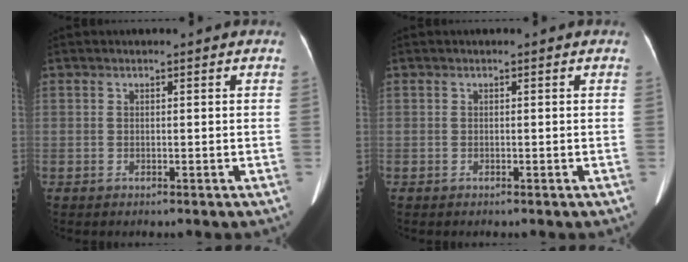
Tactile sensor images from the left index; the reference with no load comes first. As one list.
[{"total": 0.0}]